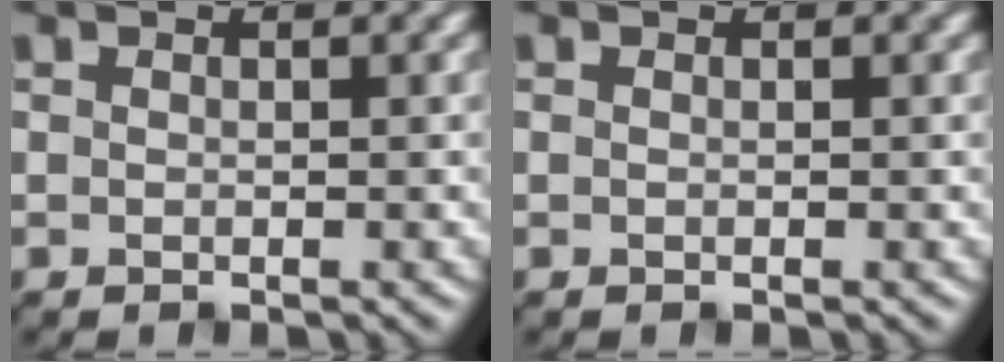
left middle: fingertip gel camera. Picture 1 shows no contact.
{"total": 0.0}